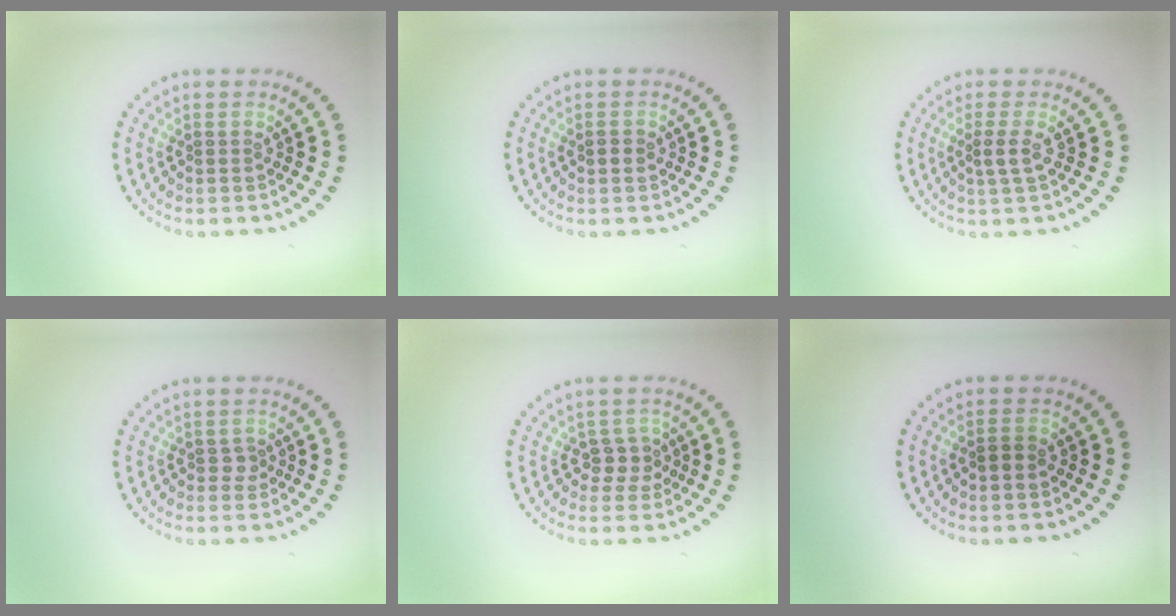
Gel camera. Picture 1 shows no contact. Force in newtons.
{"total": 0.9, "press": 0.9, "slide": 0.2}
{"total": 1.6, "press": 1.2, "slide": 1.1}
{"total": 0.9, "press": 0.6, "slide": 0.7}
{"total": 1.7, "press": 1.3, "slide": 1.1}
{"total": 0.8, "press": 0.8, "slide": 0.3}